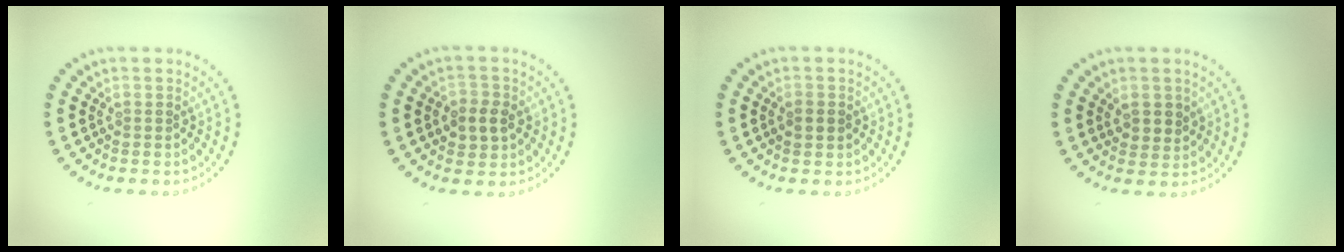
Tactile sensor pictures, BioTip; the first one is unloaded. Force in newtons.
{"total": 2.6, "press": 2.6, "slide": 0.2}
{"total": 1.1, "press": 1.1, "slide": 0.2}
{"total": 2.0, "press": 1.9, "slide": 0.7}